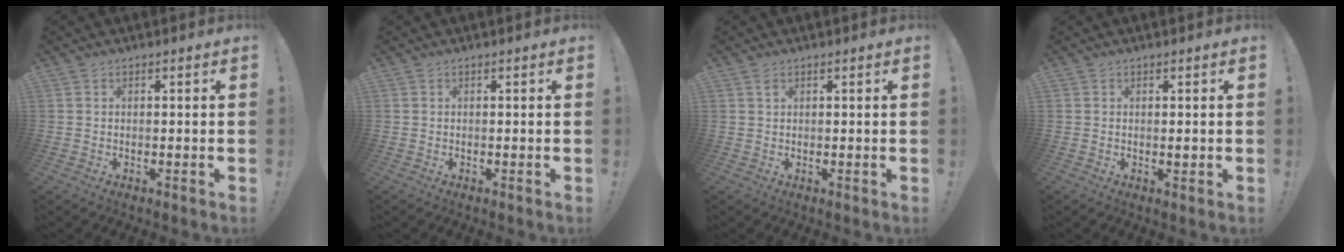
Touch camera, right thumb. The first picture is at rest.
{"total": 0.0}
{"total": 1.1, "force": [0.6, 0.5, 0.8], "torque": [-0.008, -0.002, 0.008]}
{"total": 0.6, "force": [-0.1, 0.4, 0.5], "torque": [-0.001, -0.003, -0.003]}